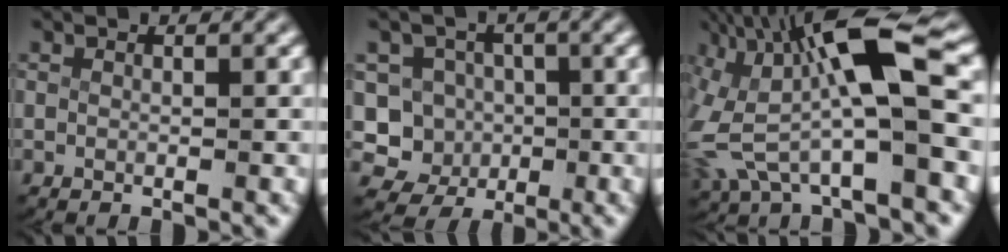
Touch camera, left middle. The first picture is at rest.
{"total": 11.2, "force": [-1.8, 10.6, 3.1], "torque": [-0.090, -0.048, -0.028]}
{"total": 10.7, "force": [1.0, 5.5, 9.1], "torque": [-0.184, -0.001, 0.021]}